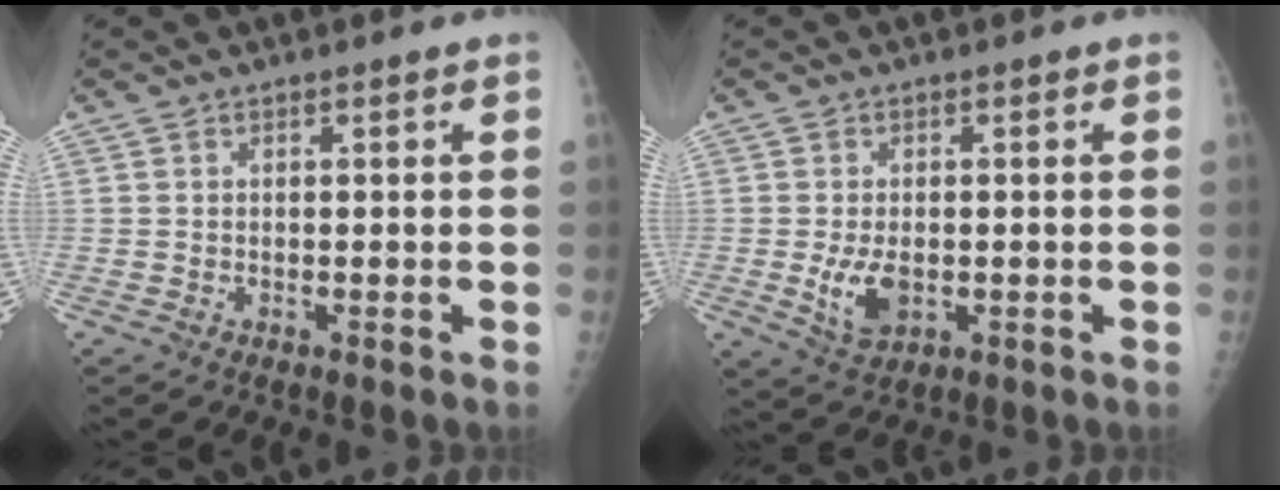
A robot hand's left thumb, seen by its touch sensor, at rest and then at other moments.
{"total": 5.5, "force": [-1.0, 3.4, 4.3], "torque": [-0.076, -0.010, -0.010]}